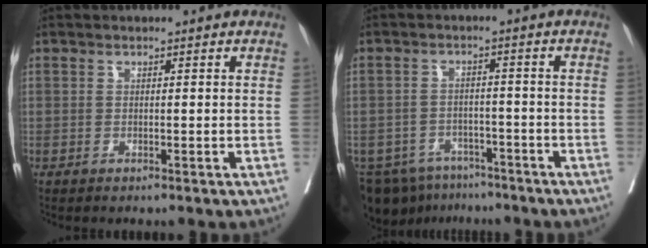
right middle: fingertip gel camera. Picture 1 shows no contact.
{"total": 10.8, "force": [-8.4, 6.2, 3.0], "torque": [-0.063, 0.001, -0.115]}